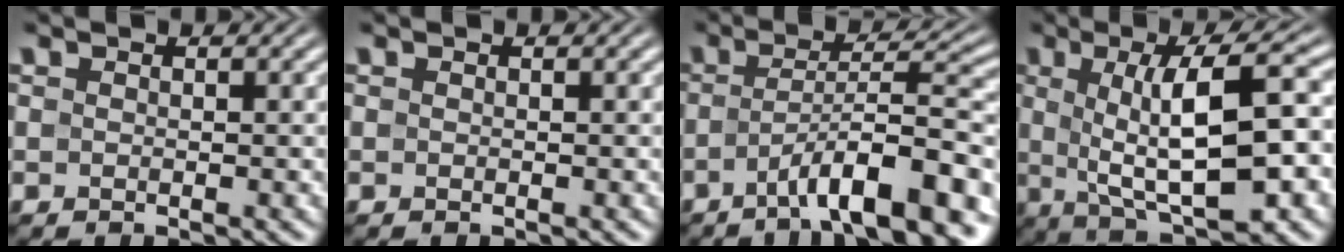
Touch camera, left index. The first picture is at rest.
{"total": 0.0}
{"total": 9.5, "force": [-4.6, 2.1, 8.1], "torque": [-0.114, 0.016, -0.077]}
{"total": 10.3, "force": [0.8, 3.2, 9.8], "torque": [-0.150, 0.007, 0.012]}